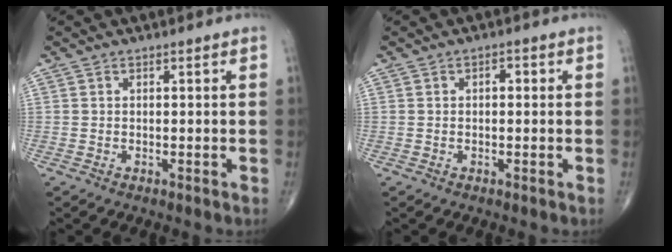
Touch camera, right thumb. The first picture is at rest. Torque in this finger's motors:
{"motor_torque": [1.48, 2.90, 0.18, 0.02, 0.00]}